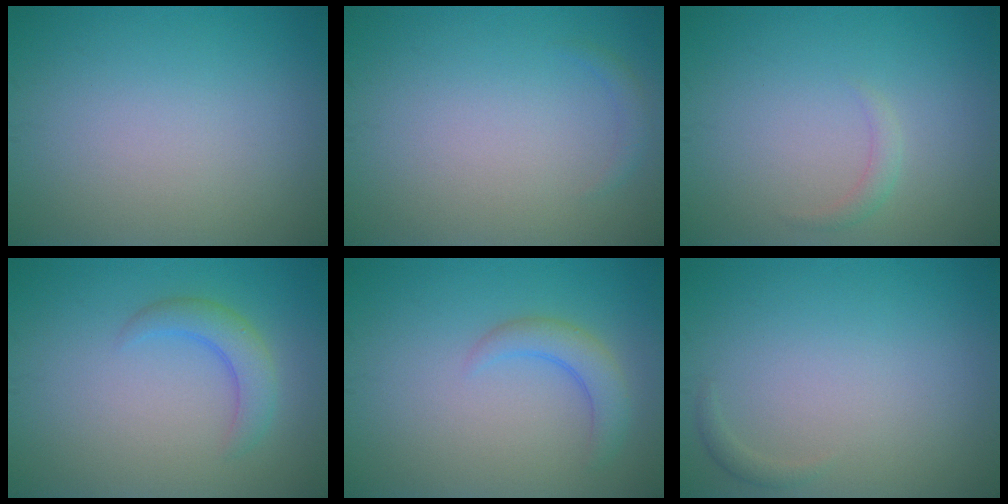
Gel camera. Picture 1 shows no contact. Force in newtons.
{"total": 0.8, "press": 0.8, "slide": 0.1}
{"total": 1.0, "press": 1.0, "slide": 0.0}
{"total": 2.7, "press": 2.7, "slide": 0.1}
{"total": 2.6, "press": 2.5, "slide": 0.3}
{"total": 0.7, "press": 0.7, "slide": 0.1}